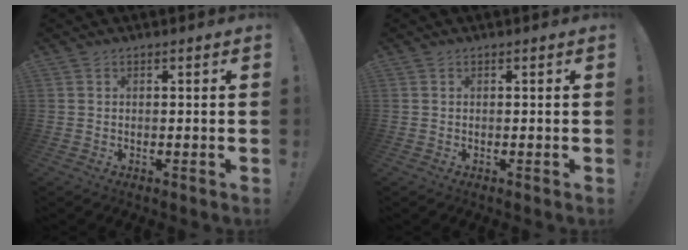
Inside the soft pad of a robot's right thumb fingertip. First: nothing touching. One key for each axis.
{"total": 0.0}